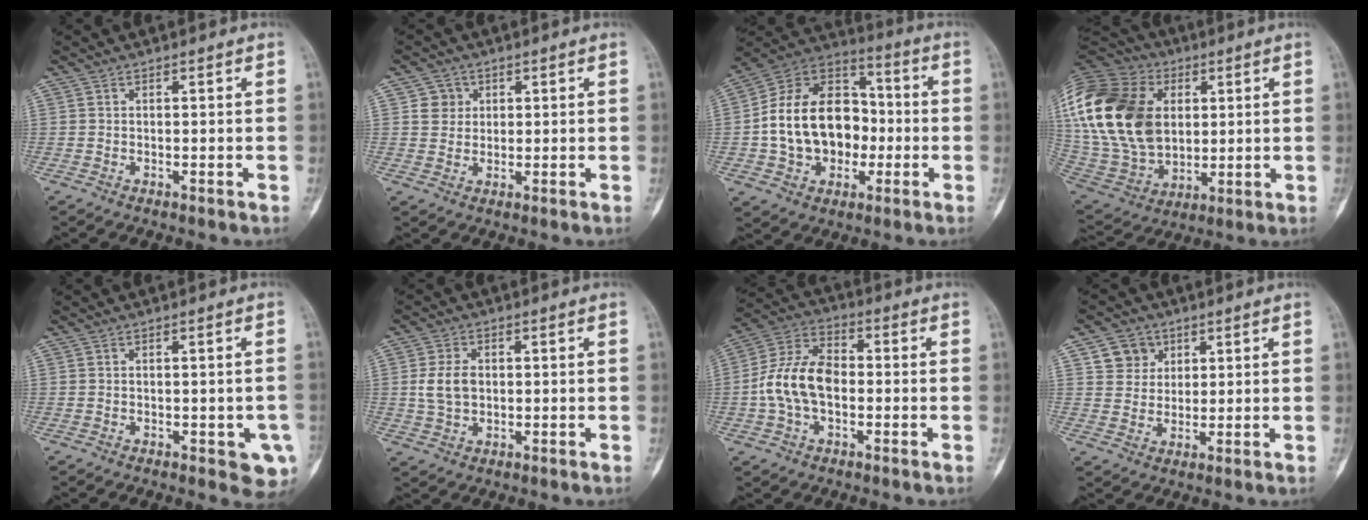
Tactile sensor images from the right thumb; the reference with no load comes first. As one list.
[{"total": 3.6, "force": [1.2, 3.4, 0.5], "torque": [0.014, -0.002, 0.017]}, {"total": 20.7, "force": [-1.9, 15.3, 13.9], "torque": [-0.201, 0.042, -0.030]}, {"total": 31.3, "force": [5.9, 22.1, 21.3], "torque": [-0.456, 0.017, 0.121]}, {"total": 5.3, "force": [-1.7, 2.3, 4.5], "torque": [-0.034, -0.002, -0.015]}, {"total": 5.7, "force": [0.4, 4.1, 4.0], "torque": [-0.072, 0.003, 0.011]}, {"total": 12.4, "force": [-1.2, 7.8, 9.5], "torque": [-0.181, 0.035, -0.031]}, {"total": 5.9, "force": [2.6, 5.2, 1.2], "torque": [0.006, -0.009, 0.046]}]